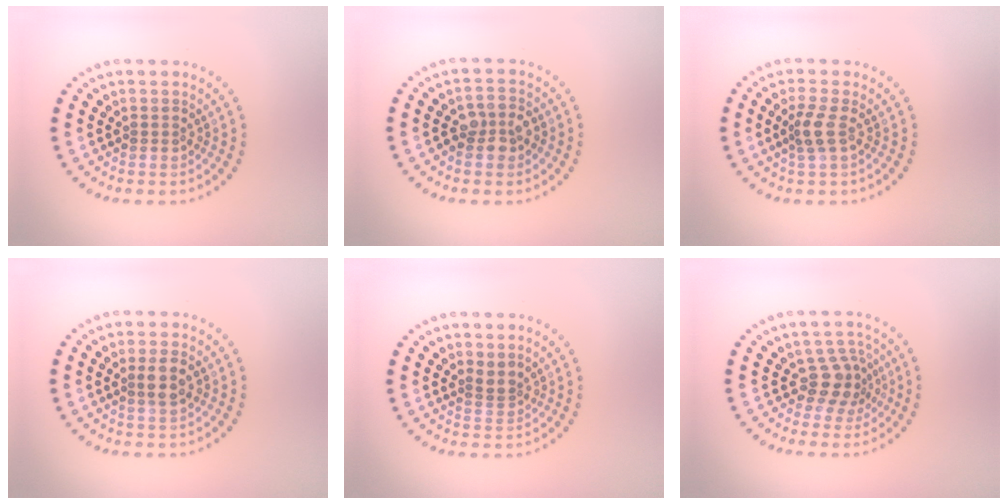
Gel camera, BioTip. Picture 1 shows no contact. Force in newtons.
{"total": 2.4, "press": 2.4, "slide": 0.6}
{"total": 2.0, "press": 1.7, "slide": 1.1}
{"total": 2.1, "press": 2.0, "slide": 0.8}
{"total": 1.1, "press": 0.6, "slide": 0.9}
{"total": 2.9, "press": 2.3, "slide": 1.8}